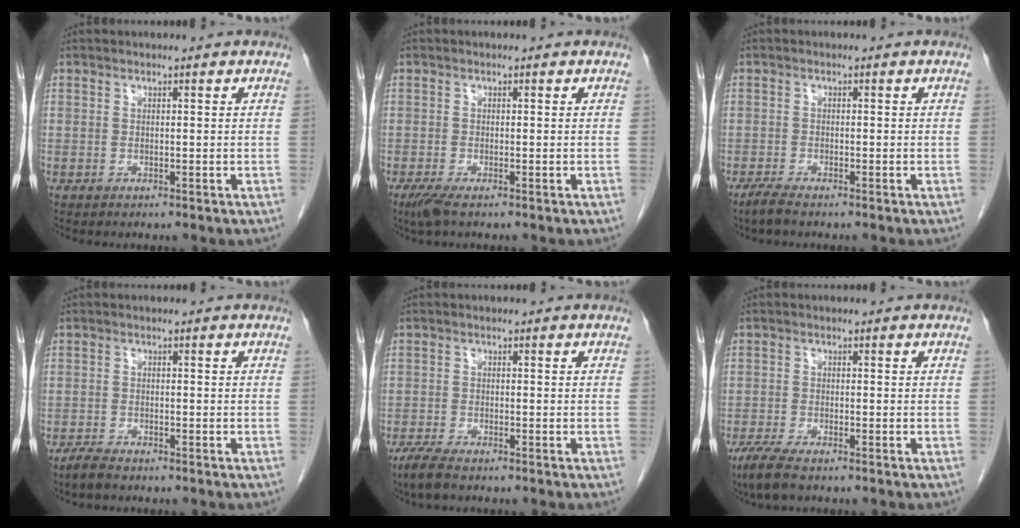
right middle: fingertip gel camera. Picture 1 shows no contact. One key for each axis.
{"total": 2.2, "fx": -1.4, "fy": 0.3, "fz": 1.6, "tx": -0.038, "ty": -0.008, "tz": -0.030}
{"total": 2.2, "fx": -1.8, "fy": 0.0, "fz": 1.3, "tx": -0.035, "ty": -0.007, "tz": -0.036}
{"total": 2.6, "fx": -2.2, "fy": 0.5, "fz": 1.3, "tx": -0.031, "ty": -0.005, "tz": -0.038}
{"total": 3.9, "fx": -3.0, "fy": 0.6, "fz": 2.4, "tx": -0.053, "ty": -0.012, "tz": -0.052}
{"total": 4.9, "fx": -3.6, "fy": 0.7, "fz": 3.2, "tx": -0.064, "ty": -0.014, "tz": -0.062}